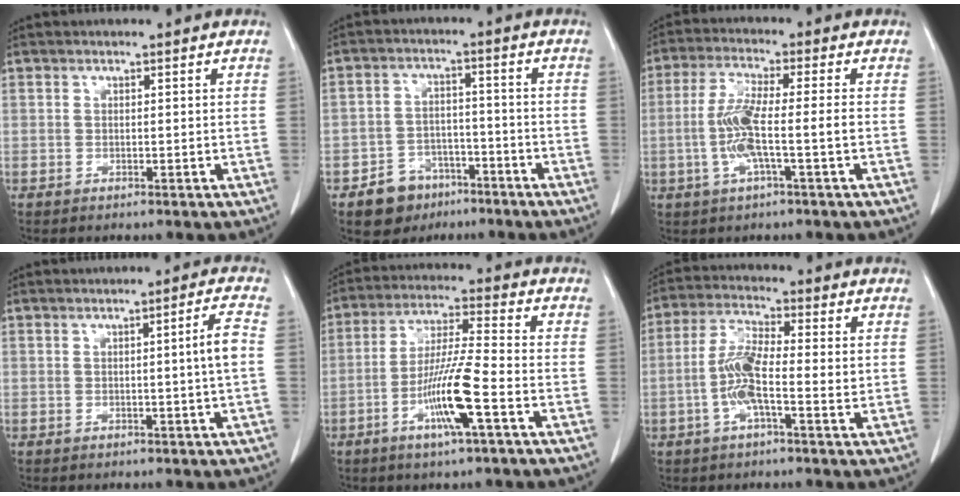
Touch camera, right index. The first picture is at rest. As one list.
[{"total": 6.8, "force": [-4.3, 5.0, 1.6], "torque": [-0.026, 0.013, -0.063]}, {"total": 7.5, "force": [-1.4, 0.4, 7.3], "torque": [-0.151, 0.007, -0.028]}, {"total": 3.4, "force": [-0.2, -0.9, 3.2], "torque": [-0.047, -0.001, -0.002]}, {"total": 7.8, "force": [-2.7, 0.0, 7.3], "torque": [-0.136, -0.006, -0.051]}, {"total": 7.3, "force": [-1.0, 1.6, 7.0], "torque": [-0.146, 0.012, -0.026]}]